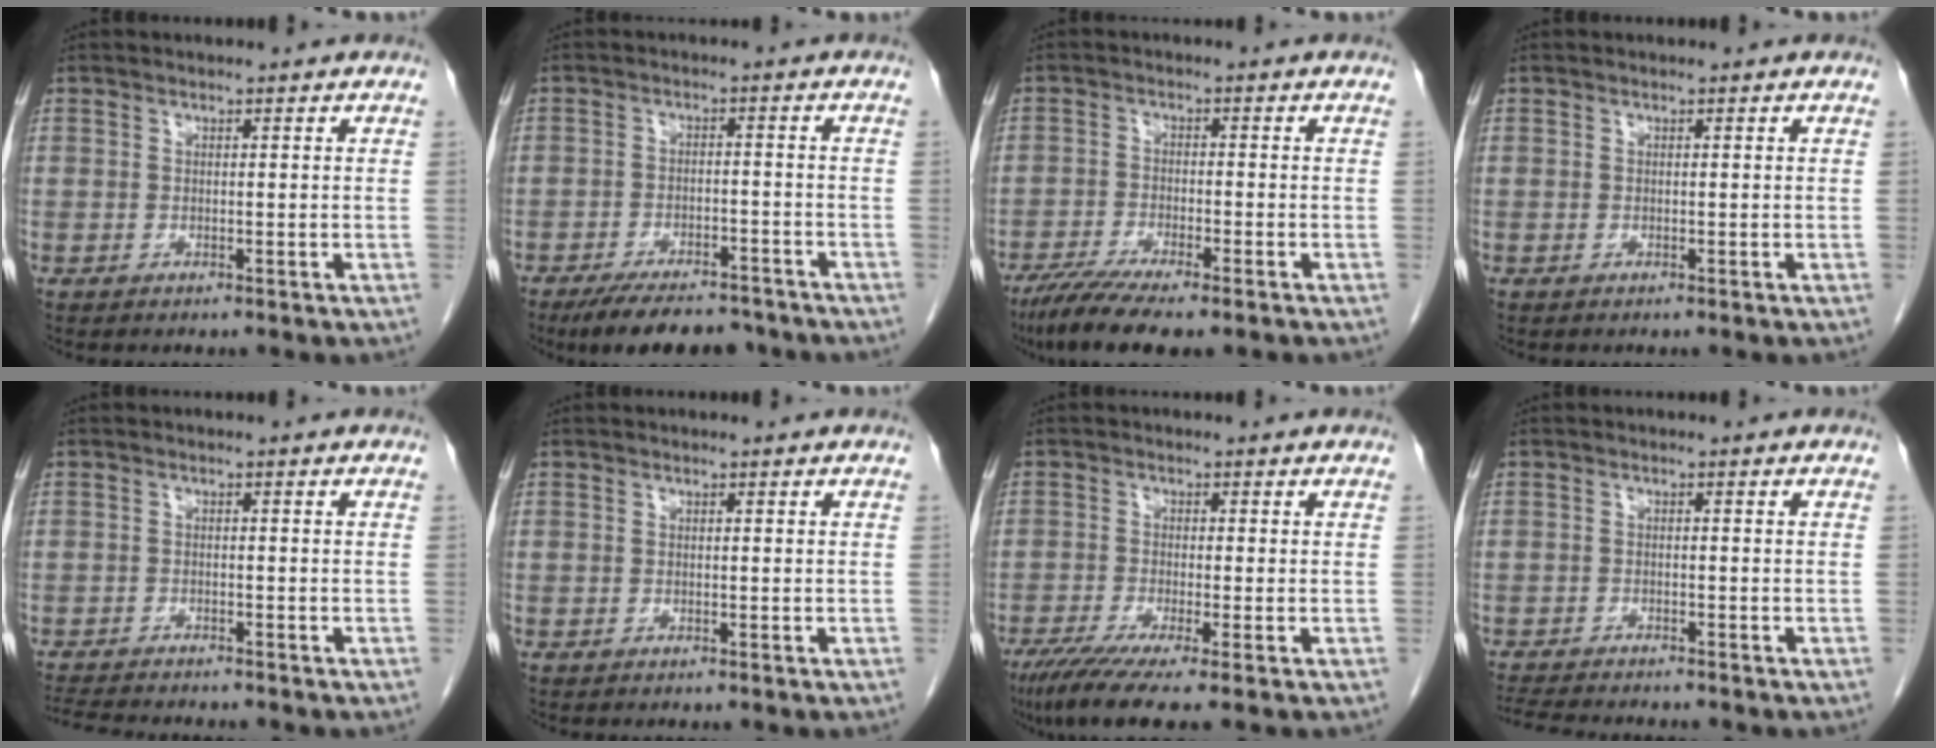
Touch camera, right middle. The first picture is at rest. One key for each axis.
{"total": 11.0, "fx": -9.3, "fy": 3.3, "fz": 4.7, "tx": -0.066, "ty": -0.002, "tz": -0.138}
{"total": 8.4, "fx": -6.5, "fy": 0.8, "fz": 5.3, "tx": -0.090, "ty": -0.018, "tz": -0.108}
{"total": 0.0}
{"total": 6.8, "fx": -6.3, "fy": 0.7, "fz": 2.4, "tx": -0.039, "ty": -0.013, "tz": -0.102}
{"total": 0.0}
{"total": 7.8, "fx": -5.3, "fy": 0.0, "fz": 5.7, "tx": -0.094, "ty": -0.021, "tz": -0.090}
{"total": 7.7, "fx": -7.0, "fy": 0.8, "fz": 3.0, "tx": -0.048, "ty": -0.014, "tz": -0.111}